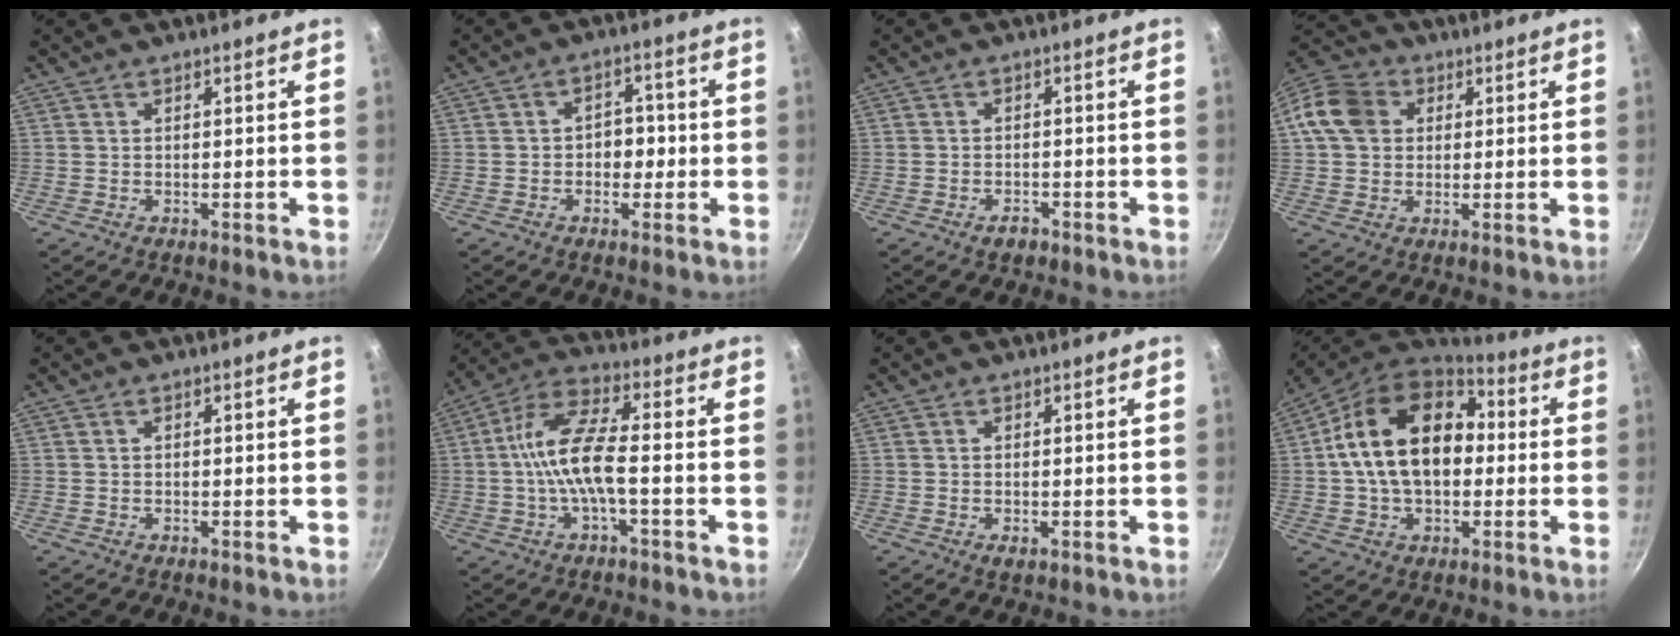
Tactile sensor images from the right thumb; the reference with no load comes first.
{"total": 4.7, "force": [-0.9, 3.7, 2.9], "torque": [-0.002, 0.014, -0.016]}
{"total": 2.4, "force": [-1.6, 1.4, 1.2], "torque": [-0.015, 0.015, -0.021]}
{"total": 10.0, "force": [2.0, 8.4, 5.2], "torque": [-0.074, 0.017, 0.020]}
{"total": 0.0}
{"total": 11.1, "force": [-1.8, 3.4, 10.4], "torque": [-0.210, 0.035, -0.049]}
{"total": 1.5, "force": [-0.4, 0.8, 1.2], "torque": [-0.020, -0.003, -0.005]}
{"total": 20.1, "force": [1.4, 13.5, 14.8], "torque": [-0.226, 0.035, 0.010]}